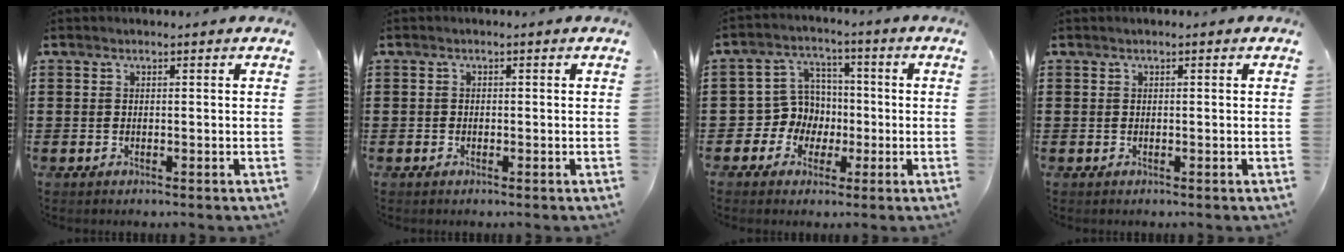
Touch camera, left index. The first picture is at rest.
{"total": 0.6, "force": [-0.4, 0.5, 0.1], "torque": [-0.004, 0.001, -0.009]}
{"total": 6.8, "force": [-0.5, 6.7, 1.4], "torque": [-0.063, 0.007, -0.009]}
{"total": 0.0}